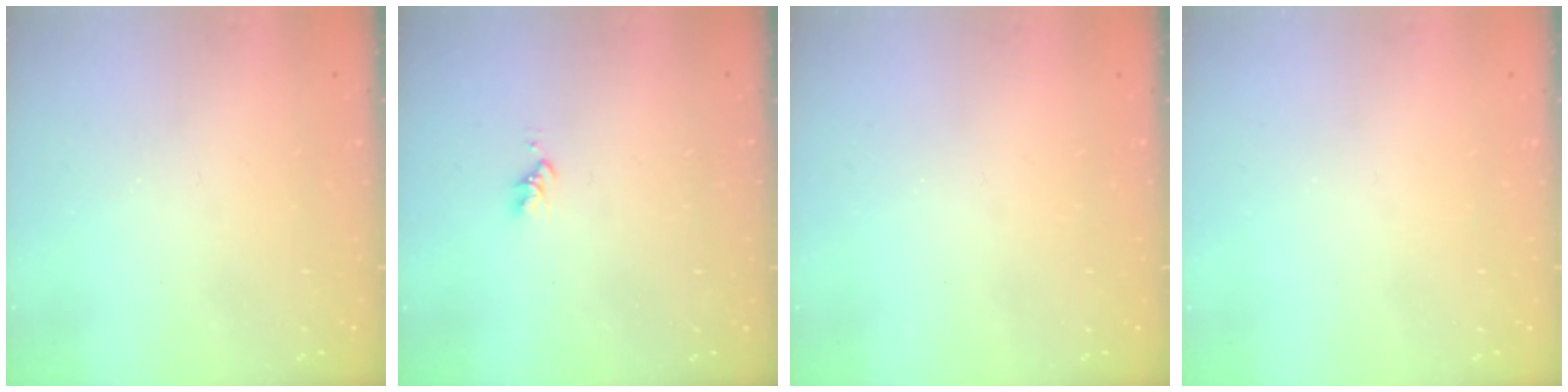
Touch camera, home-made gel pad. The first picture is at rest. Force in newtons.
{"total": 2.6, "press": 2.6, "slide": 0.4}
{"total": 0.0}
{"total": 0.0}